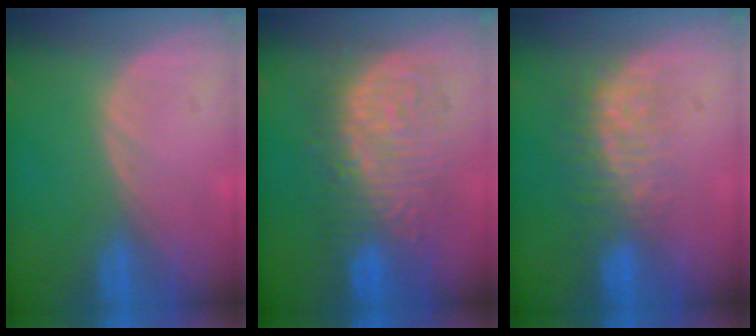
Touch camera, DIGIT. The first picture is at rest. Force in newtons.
{"total": 10.7, "press": 10.6, "slide": 0.7}
{"total": 7.9, "press": 6.9, "slide": 4.0}